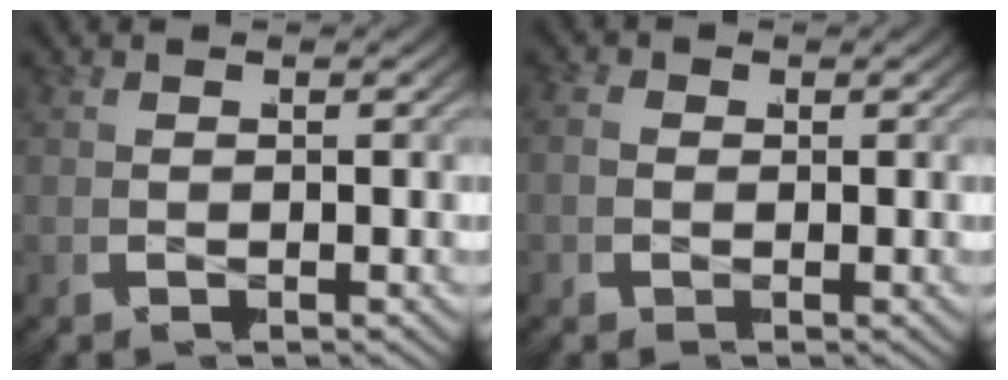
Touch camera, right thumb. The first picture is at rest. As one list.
[{"total": 1.1, "force": [-0.2, 1.0, 0.4], "torque": [-0.011, -0.005, -0.005]}]